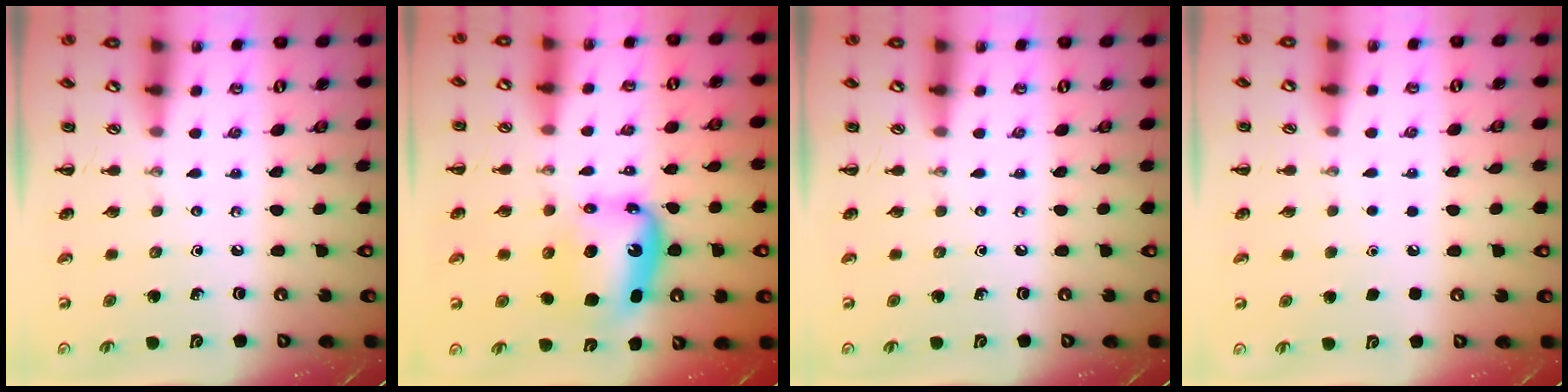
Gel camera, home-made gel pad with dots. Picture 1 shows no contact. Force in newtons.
{"total": 8.5, "press": 8.2, "slide": 2.3}
{"total": 0.0}
{"total": 1.8, "press": 1.8, "slide": 0.1}